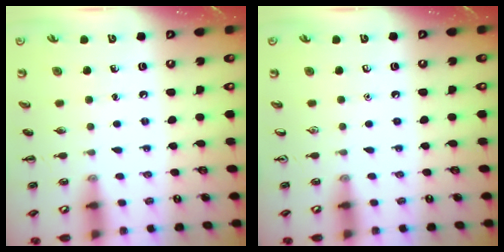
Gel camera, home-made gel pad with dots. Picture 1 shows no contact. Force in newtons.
{"total": 0.0}